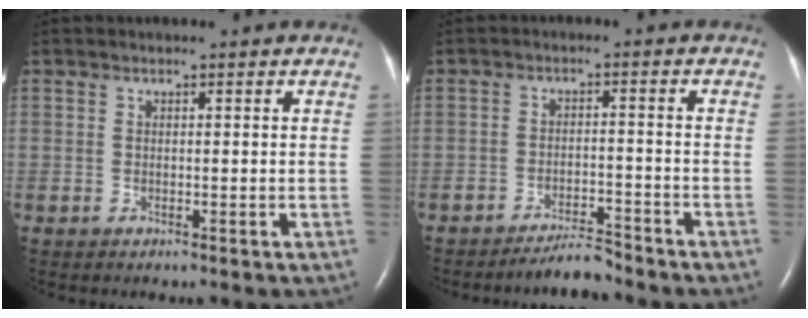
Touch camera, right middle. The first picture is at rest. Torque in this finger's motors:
{"motor_torque": [-0.01, 0.02, -0.01, 0.00]}